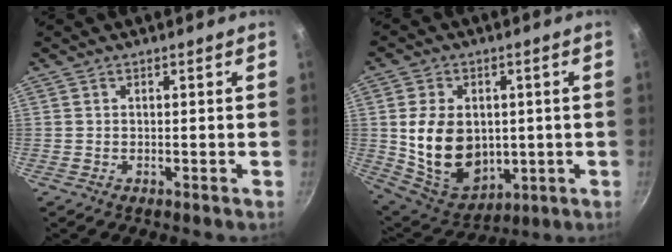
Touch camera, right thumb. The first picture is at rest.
{"total": 16.0, "force": [0.5, 11.9, 10.7], "torque": [-0.161, -0.018, 0.032]}